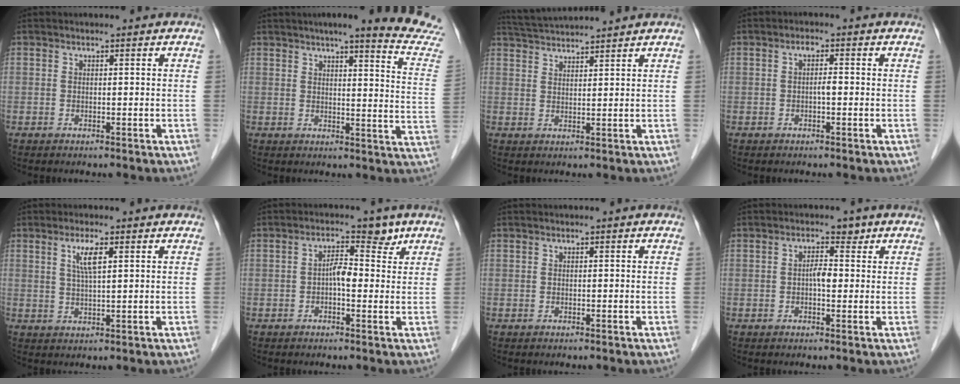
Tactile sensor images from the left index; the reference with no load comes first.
{"total": 16.2, "force": [14.7, -0.9, 6.8], "torque": [-0.081, -0.081, 0.156]}
{"total": 6.7, "force": [6.4, -0.9, 1.6], "torque": [-0.037, 0.028, 0.111]}
{"total": 1.6, "force": [-0.3, 0.5, 1.5], "torque": [-0.024, 0.004, -0.008]}
{"total": 3.6, "force": [1.5, 0.3, 3.2], "torque": [-0.066, 0.001, 0.028]}
{"total": 3.7, "force": [0.8, 1.9, 3.0], "torque": [-0.053, 0.024, 0.010]}
{"total": 0.0}
{"total": 2.3, "force": [0.3, 1.3, 1.9], "torque": [-0.036, 0.011, 0.002]}